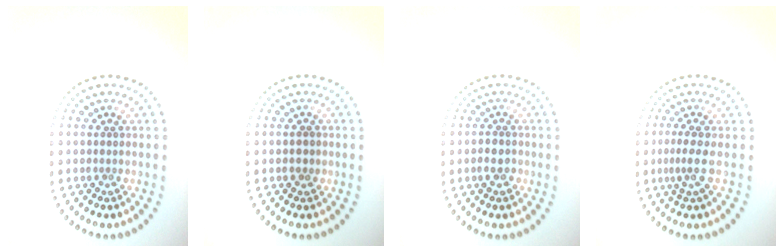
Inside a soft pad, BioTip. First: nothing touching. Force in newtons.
{"total": 1.0, "press": 1.0, "slide": 0.1}
{"total": 1.5, "press": 1.4, "slide": 0.5}
{"total": 2.1, "press": 1.4, "slide": 1.6}